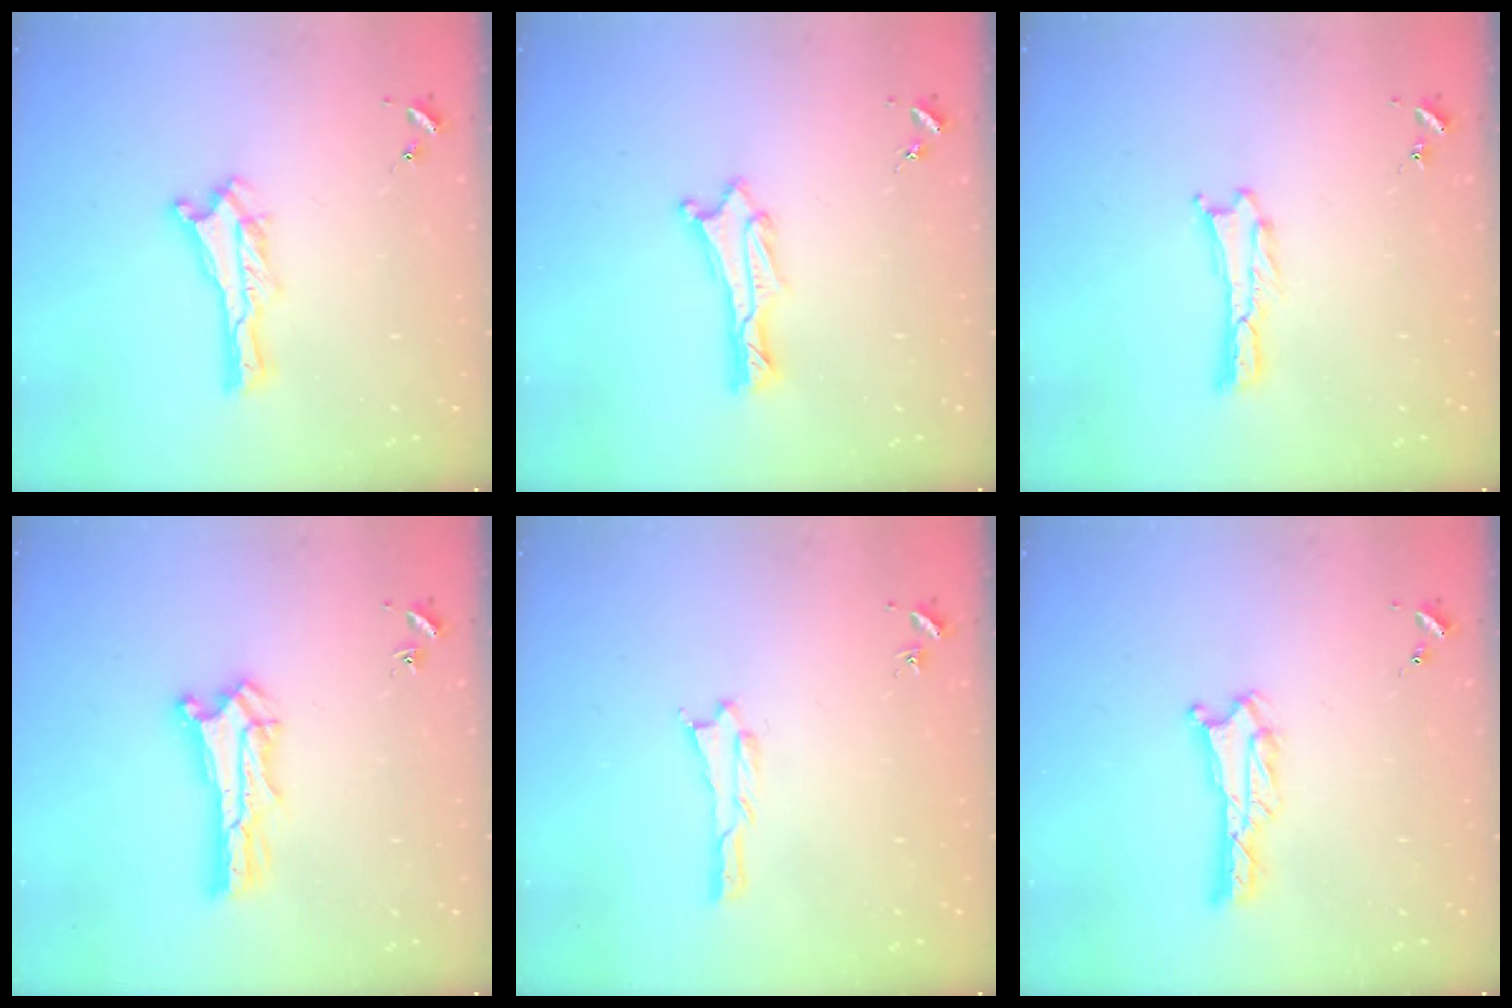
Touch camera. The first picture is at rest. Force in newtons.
{"total": 0.9, "press": 0.8, "slide": 0.1}
{"total": 0.0}
{"total": 1.5, "press": 1.5, "slide": 0.2}
{"total": 0.6, "press": 0.6, "slide": 0.1}
{"total": 1.4, "press": 1.4, "slide": 0.1}